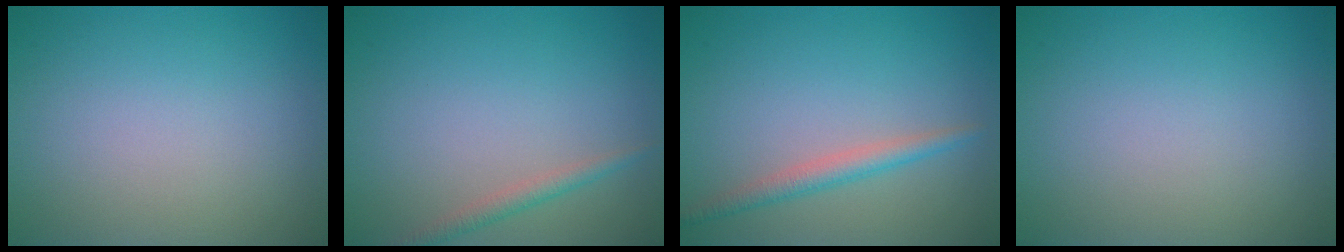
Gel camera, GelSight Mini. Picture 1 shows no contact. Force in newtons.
{"total": 1.5, "press": 1.5, "slide": 0.0}
{"total": 2.2, "press": 2.1, "slide": 0.0}
{"total": 0.0}